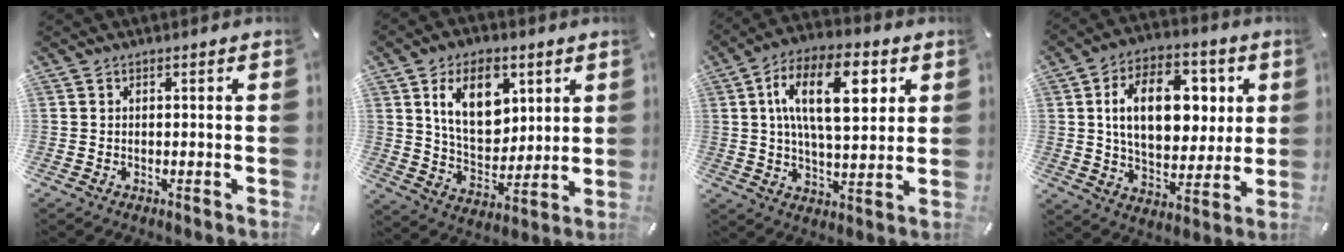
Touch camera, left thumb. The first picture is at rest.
{"total": 14.2, "force": [5.8, 9.4, 8.9], "torque": [-0.148, -0.011, 0.103]}
{"total": 16.8, "force": [5.2, 8.3, 13.7], "torque": [-0.231, 0.001, 0.082]}
{"total": 18.1, "force": [4.3, 11.4, 13.3], "torque": [-0.217, 0.010, 0.075]}